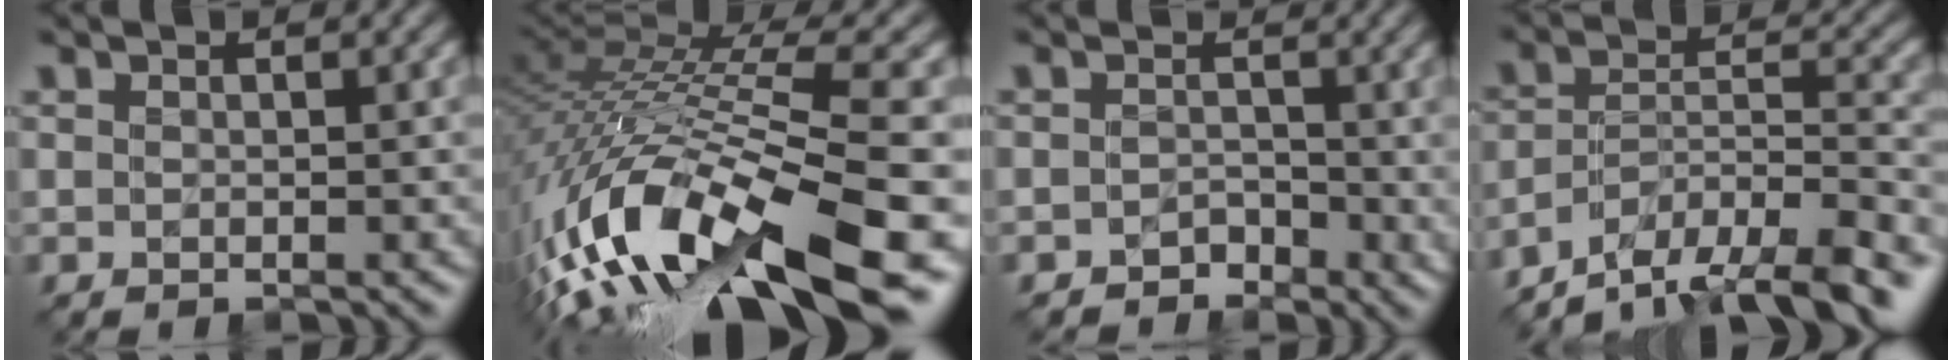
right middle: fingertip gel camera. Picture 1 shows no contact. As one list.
[{"total": 17.2, "force": [-7.5, 5.2, 14.6], "torque": [-0.292, -0.008, -0.122]}, {"total": 1.5, "force": [-1.1, 0.9, 0.2], "torque": [-0.002, -0.004, -0.020]}, {"total": 10.7, "force": [-9.1, 2.7, 4.9], "torque": [-0.088, 0.003, -0.152]}]